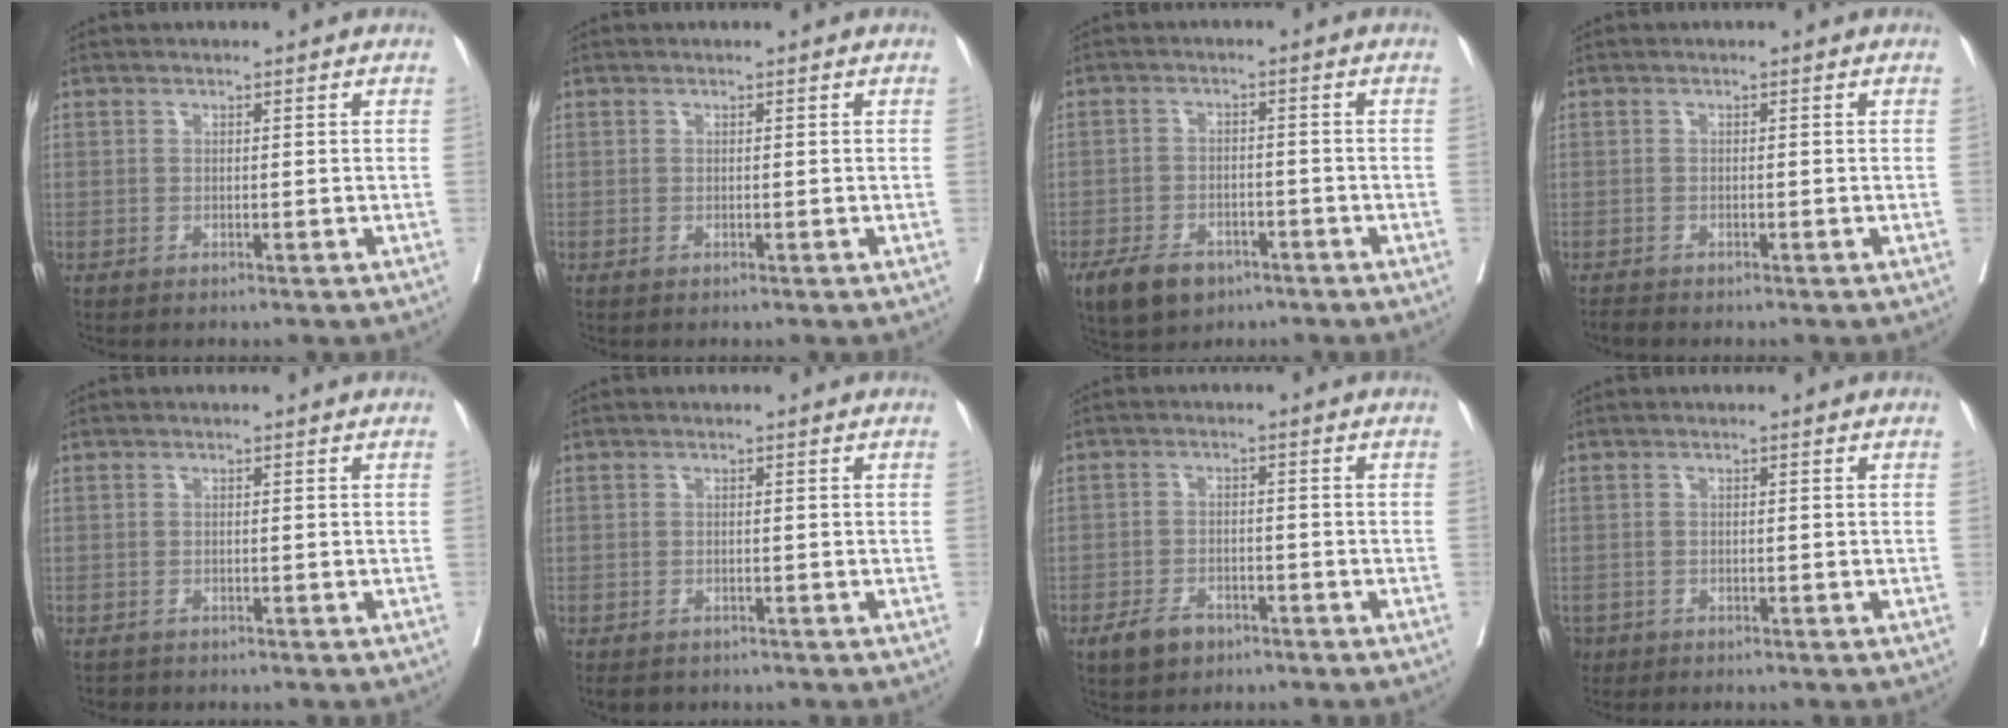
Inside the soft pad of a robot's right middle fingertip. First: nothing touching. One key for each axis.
{"total": 0.0}
{"total": 7.0, "fx": -4.5, "fy": 4.1, "fz": 3.4, "tx": -0.063, "ty": -0.002, "tz": -0.068}
{"total": 0.8, "fx": -0.8, "fy": 0.1, "fz": 0.1, "tx": -0.008, "ty": -0.004, "tz": -0.015}
{"total": 0.9, "fx": -0.8, "fy": 0.5, "fz": -0.1, "tx": -0.007, "ty": 0.000, "tz": -0.013}
{"total": 2.7, "fx": -2.1, "fy": 1.6, "fz": 0.7, "tx": -0.008, "ty": -0.002, "tz": -0.029}
{"total": 4.2, "fx": -2.7, "fy": 2.4, "fz": 2.1, "tx": -0.040, "ty": 0.001, "tz": -0.040}
{"total": 2.4, "fx": -1.6, "fy": 1.7, "fz": 0.5, "tx": -0.009, "ty": 0.000, "tz": -0.028}